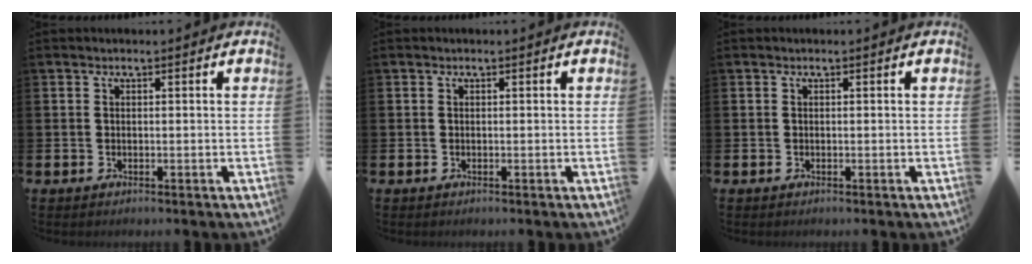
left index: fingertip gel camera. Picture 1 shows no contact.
{"total": 0.0}
{"total": 0.0}